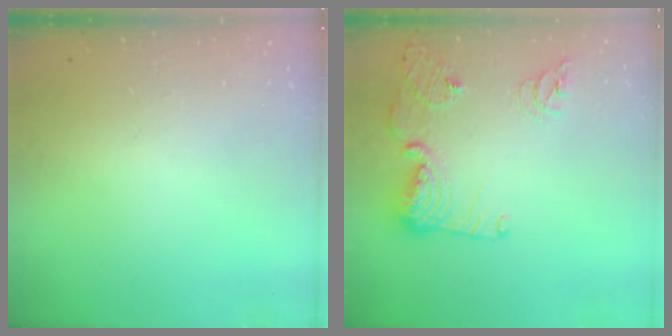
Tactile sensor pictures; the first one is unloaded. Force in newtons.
{"total": 15.2, "press": 14.9, "slide": 2.8}